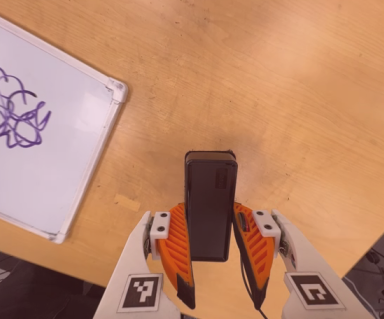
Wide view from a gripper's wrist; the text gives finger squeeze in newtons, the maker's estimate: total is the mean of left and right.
{"total": 4.3, "left": 2.6, "right": 5.9}